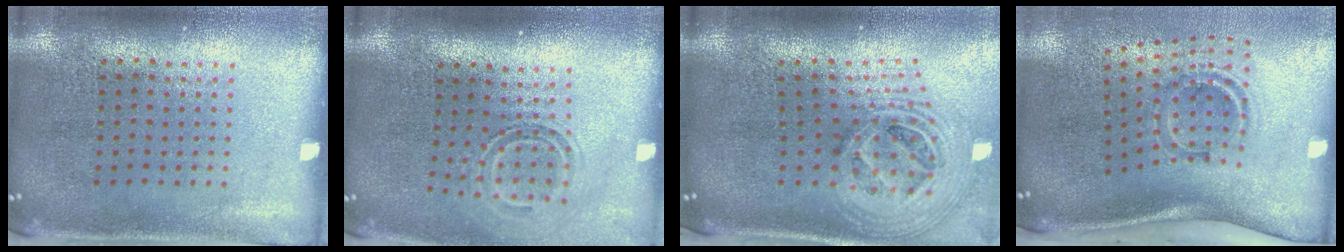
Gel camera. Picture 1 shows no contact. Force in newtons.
{"total": 1.7, "press": 1.2, "slide": 1.2}
{"total": 2.6, "press": 1.9, "slide": 1.9}
{"total": 1.9, "press": 1.2, "slide": 1.5}